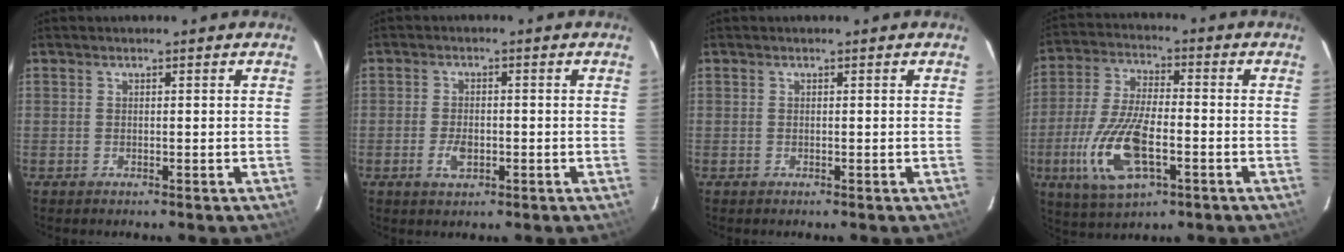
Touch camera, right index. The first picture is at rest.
{"total": 3.9, "force": [-1.4, 2.2, 2.9], "torque": [-0.061, -0.002, -0.022]}
{"total": 0.0}
{"total": 15.3, "force": [-5.1, 6.2, 13.0], "torque": [-0.281, -0.013, -0.092]}